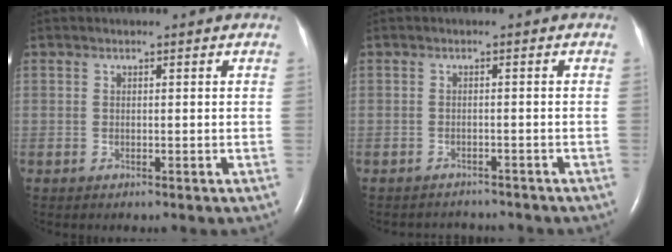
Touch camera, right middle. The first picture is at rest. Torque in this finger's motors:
{"motor_torque": [-0.31, -0.24, -0.12, 0.00]}